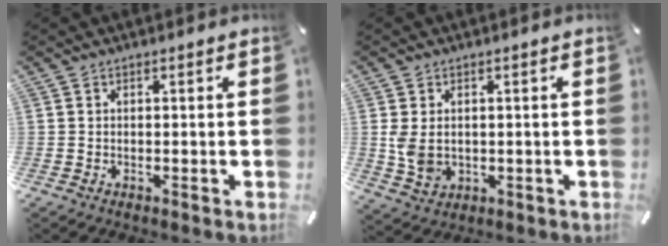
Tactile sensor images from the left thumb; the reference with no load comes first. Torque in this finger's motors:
{"motor_torque": [0.93, 1.43, 0.44, -0.36, 0.17]}